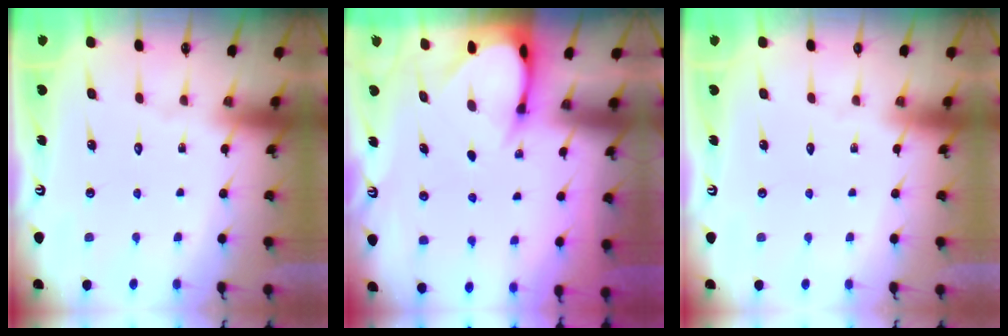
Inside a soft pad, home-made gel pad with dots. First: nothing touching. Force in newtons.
{"total": 3.5, "press": 3.4, "slide": 0.2}
{"total": 0.0}